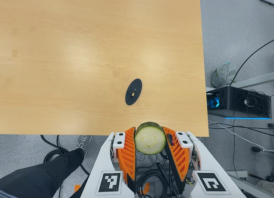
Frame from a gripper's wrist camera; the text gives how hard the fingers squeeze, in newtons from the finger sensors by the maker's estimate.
{"total": 11.3, "left": 10.6, "right": 12.1}